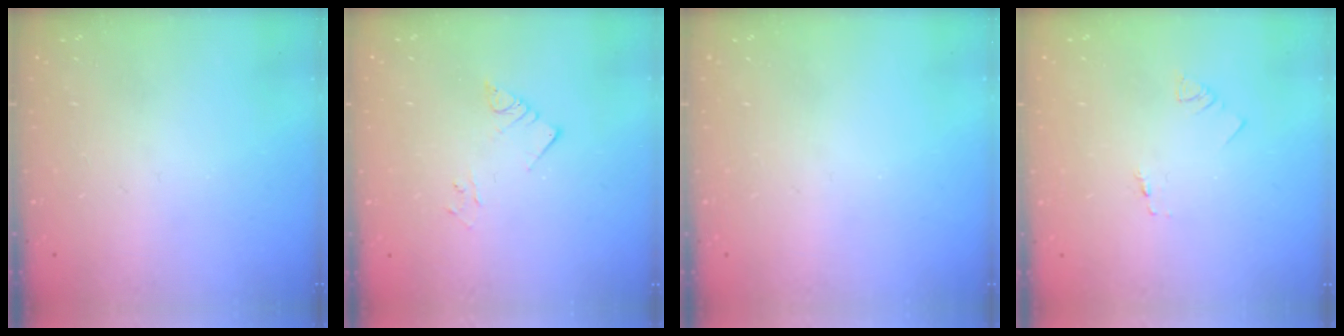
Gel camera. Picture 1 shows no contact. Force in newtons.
{"total": 3.9, "press": 3.9, "slide": 0.2}
{"total": 0.0}
{"total": 1.3, "press": 1.2, "slide": 0.1}